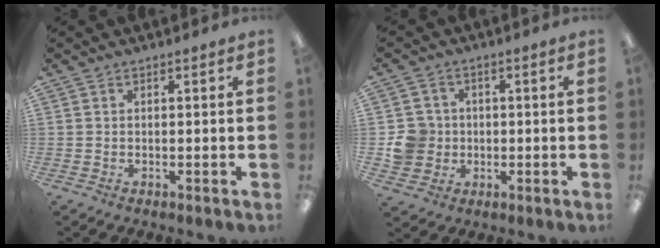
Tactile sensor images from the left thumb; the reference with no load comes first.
{"total": 7.5, "force": [-0.3, 7.2, 2.1], "torque": [-0.048, 0.014, 0.000]}